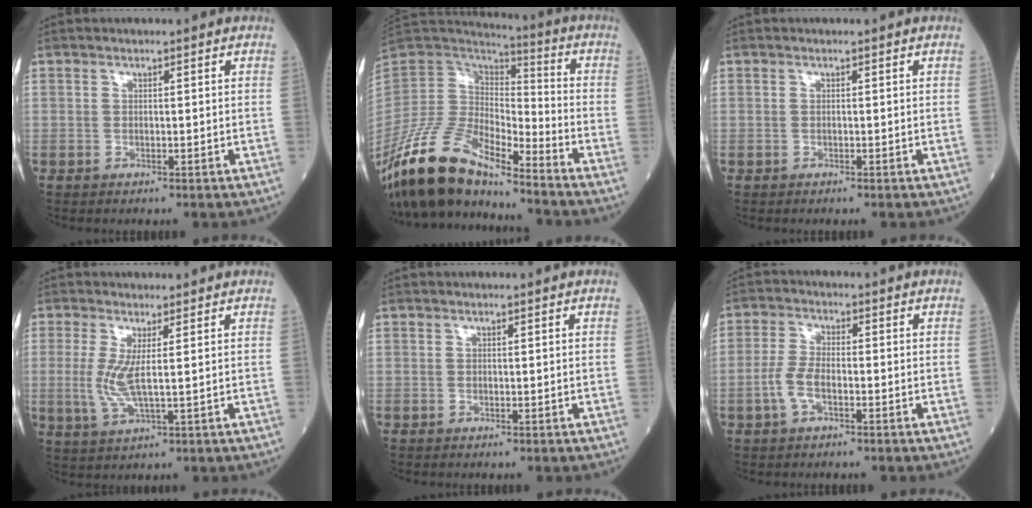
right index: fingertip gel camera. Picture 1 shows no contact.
{"total": 15.7, "force": [-13.2, 3.9, 7.5], "torque": [-0.154, 0.016, -0.255]}
{"total": 0.0}
{"total": 4.7, "force": [0.4, 0.4, 4.6], "torque": [-0.111, -0.013, 0.010]}
{"total": 0.0}
{"total": 4.2, "force": [-1.6, 1.6, 3.5], "torque": [-0.083, 0.004, -0.036]}